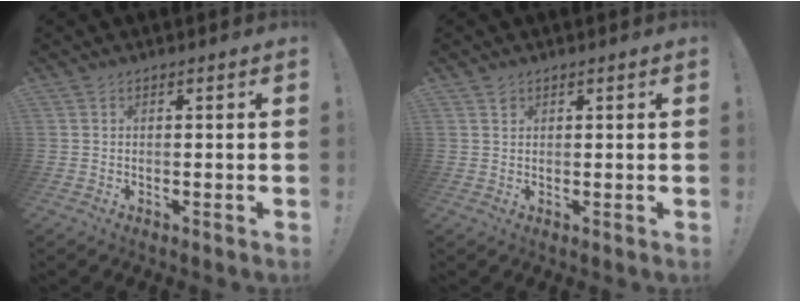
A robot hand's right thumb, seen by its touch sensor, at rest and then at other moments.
{"total": 1.1, "force": [0.8, 0.8, 0.1], "torque": [0.002, -0.001, 0.014]}